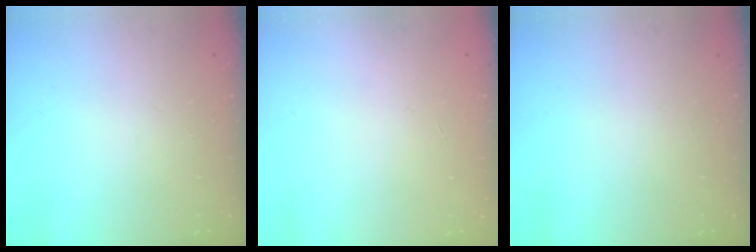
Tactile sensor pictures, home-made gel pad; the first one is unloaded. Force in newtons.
{"total": 0.0}
{"total": 0.0}